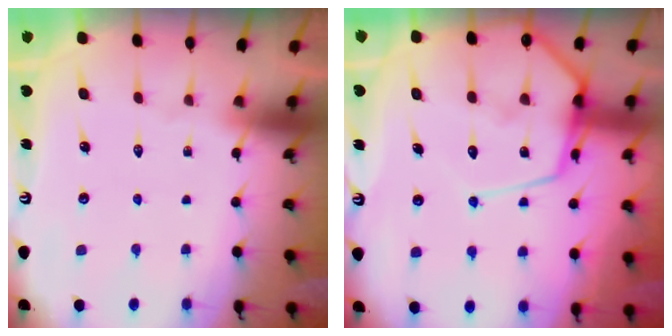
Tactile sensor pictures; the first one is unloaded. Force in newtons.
{"total": 14.5, "press": 14.4, "slide": 1.6}